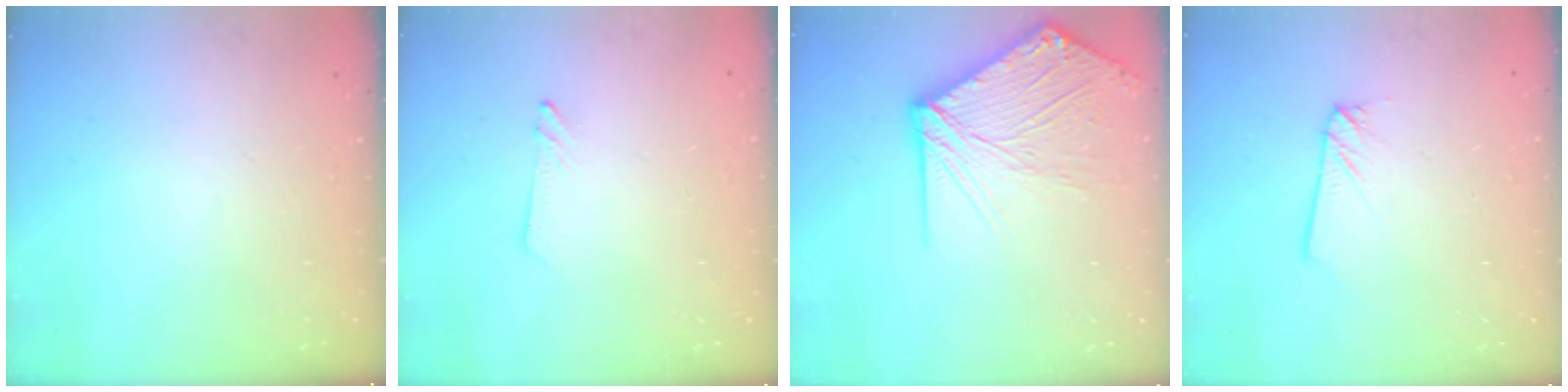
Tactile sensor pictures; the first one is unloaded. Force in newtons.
{"total": 1.3, "press": 1.3, "slide": 0.1}
{"total": 15.4, "press": 15.3, "slide": 1.8}
{"total": 2.2, "press": 2.2, "slide": 0.2}